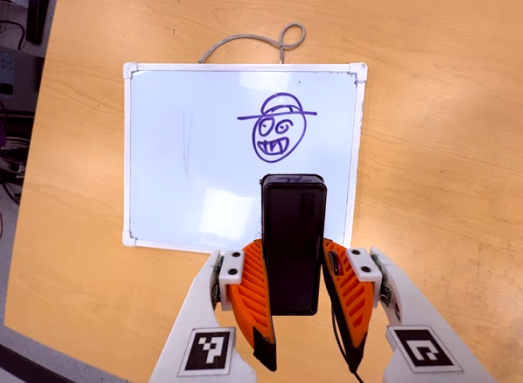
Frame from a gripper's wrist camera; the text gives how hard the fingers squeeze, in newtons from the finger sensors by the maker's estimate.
{"total": 4.6, "left": 3.0, "right": 6.3}